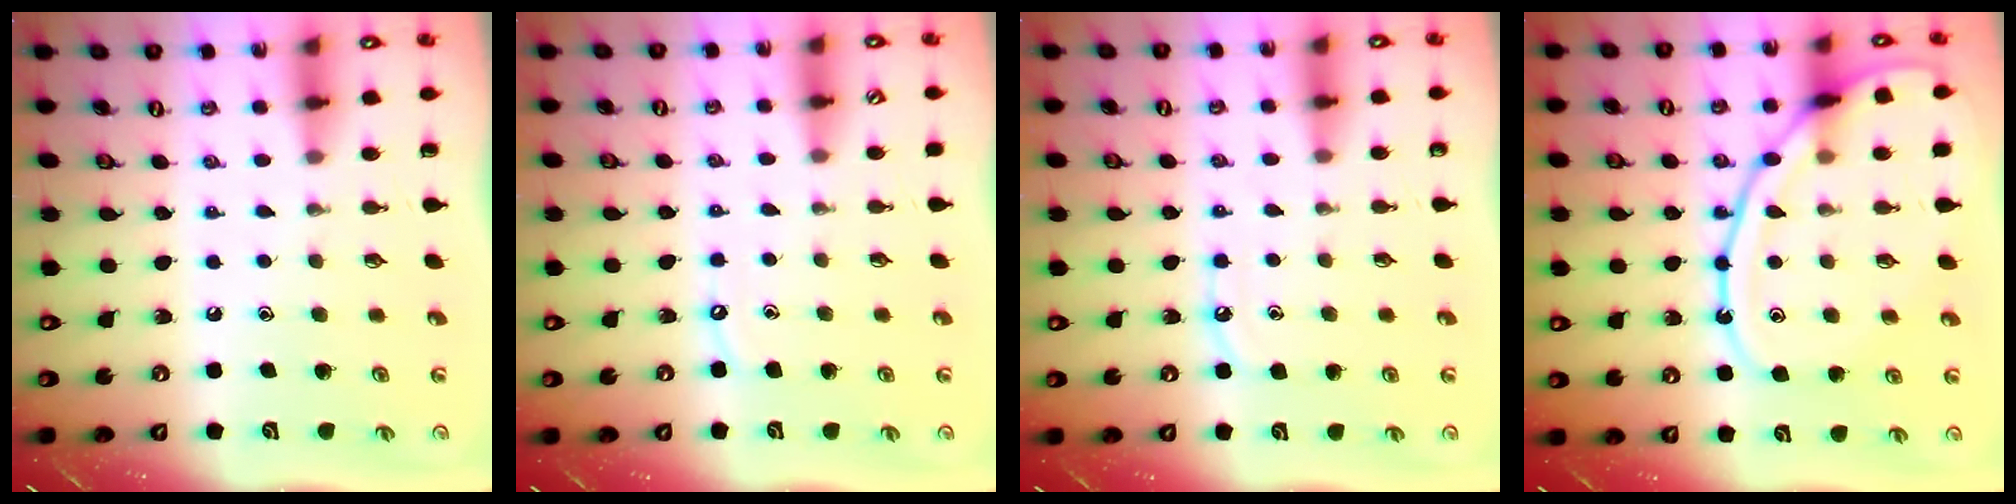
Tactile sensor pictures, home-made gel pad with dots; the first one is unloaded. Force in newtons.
{"total": 3.6, "press": 3.6, "slide": 0.3}
{"total": 5.8, "press": 5.8, "slide": 0.6}
{"total": 15.5, "press": 15.4, "slide": 1.4}